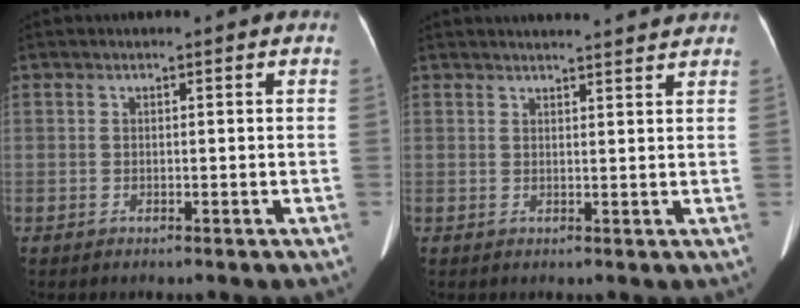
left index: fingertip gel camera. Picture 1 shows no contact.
{"total": 8.4, "force": [8.1, -0.1, 2.1], "torque": [-0.024, 0.013, 0.087]}